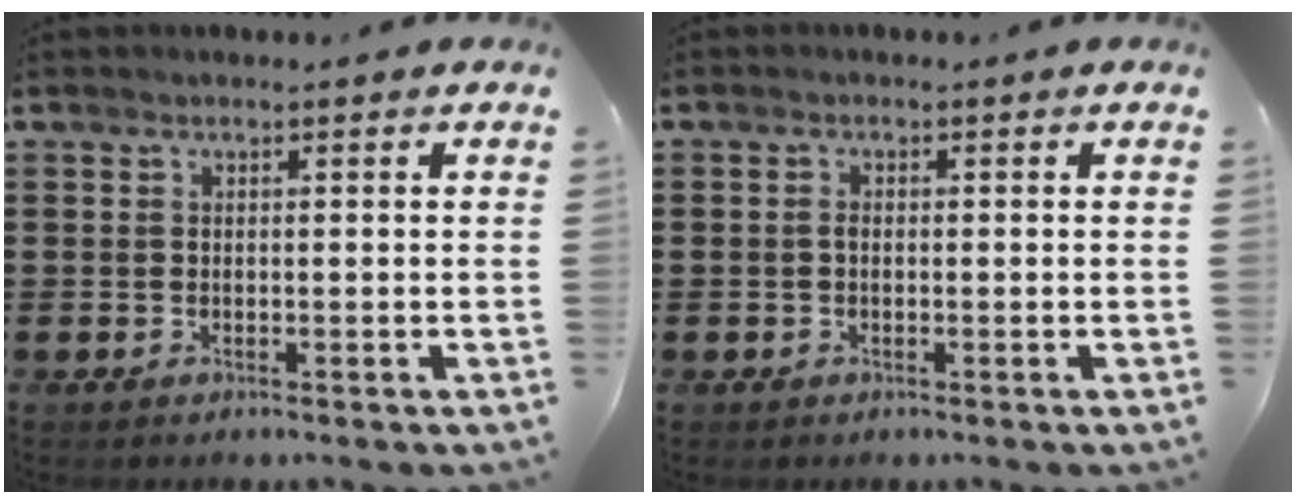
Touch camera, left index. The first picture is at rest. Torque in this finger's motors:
{"motor_torque": [0.30, 0.60, -0.10, -0.15]}